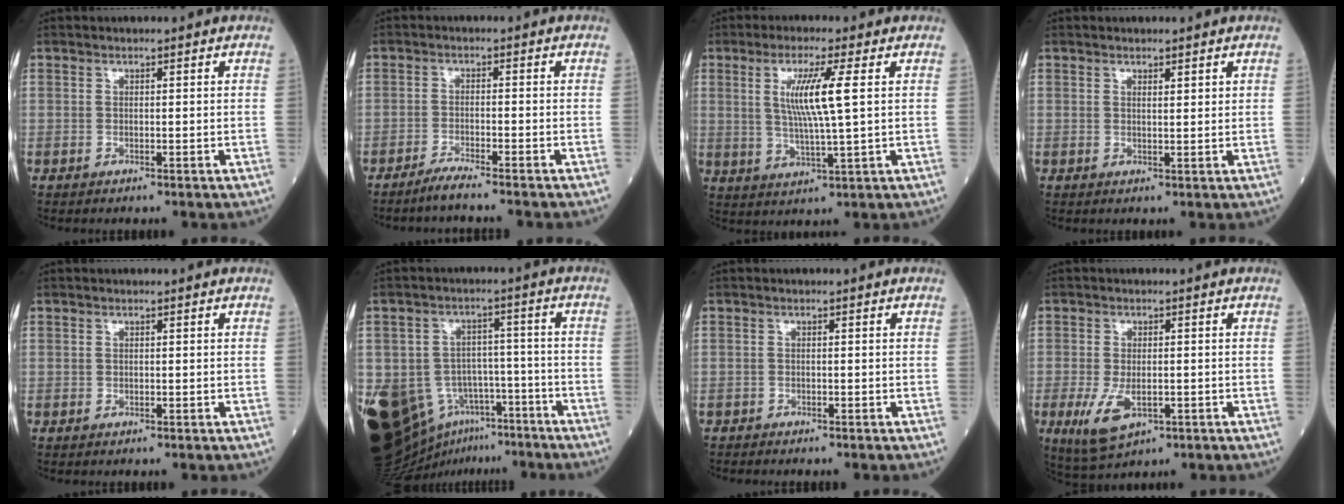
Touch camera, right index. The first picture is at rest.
{"total": 3.4, "force": [-3.0, -0.6, 1.5], "torque": [-0.033, -0.005, -0.052]}
{"total": 7.9, "force": [2.0, -0.4, 7.7], "torque": [-0.153, -0.004, 0.039]}
{"total": 1.2, "force": [0.8, 0.1, 0.8], "torque": [-0.017, -0.003, 0.015]}
{"total": 0.0}
{"total": 23.4, "force": [-13.0, 15.5, 11.7], "torque": [-0.298, 0.011, -0.193]}
{"total": 0.8, "force": [-0.8, 0.1, 0.0], "torque": [-0.007, -0.002, -0.019]}
{"total": 6.4, "force": [-2.2, 3.0, 5.2], "torque": [-0.109, -0.015, -0.028]}